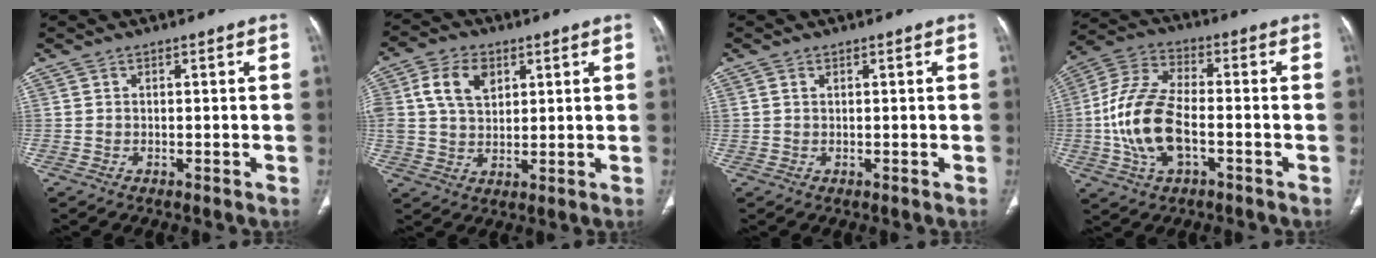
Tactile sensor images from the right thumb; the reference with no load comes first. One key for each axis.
{"total": 8.8, "fx": 3.2, "fy": 6.0, "fz": 5.6, "tx": -0.090, "ty": -0.003, "tz": 0.060}
{"total": 0.8, "fx": 0.4, "fy": 0.5, "fz": 0.5, "tx": -0.010, "ty": 0.001, "tz": 0.010}
{"total": 14.1, "fx": -2.7, "fy": 7.3, "fz": 11.8, "tx": -0.247, "ty": 0.025, "tz": -0.053}